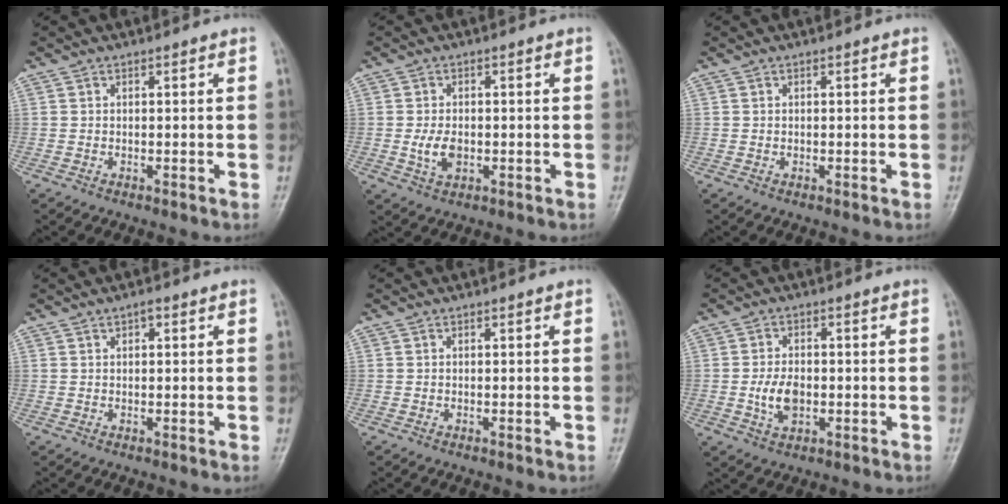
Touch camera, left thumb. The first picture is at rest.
{"total": 4.7, "force": [-0.7, 3.0, 3.5], "torque": [-0.059, -0.003, -0.007]}
{"total": 0.0}
{"total": 1.4, "force": [0.7, 0.7, 1.0], "torque": [-0.011, 0.001, 0.008]}
{"total": 0.0}
{"total": 5.5, "force": [-1.0, 3.5, 4.2], "torque": [-0.071, 0.002, -0.015]}